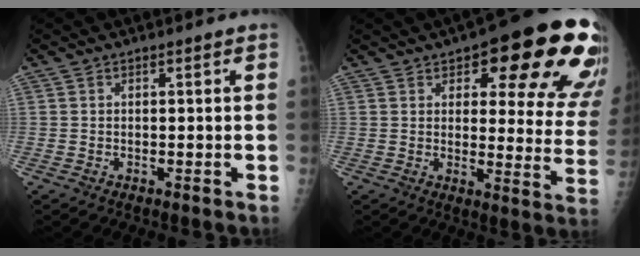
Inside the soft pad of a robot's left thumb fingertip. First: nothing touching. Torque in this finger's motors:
{"motor_torque": [0.45, 0.74, 0.32, -0.19, 0.11]}